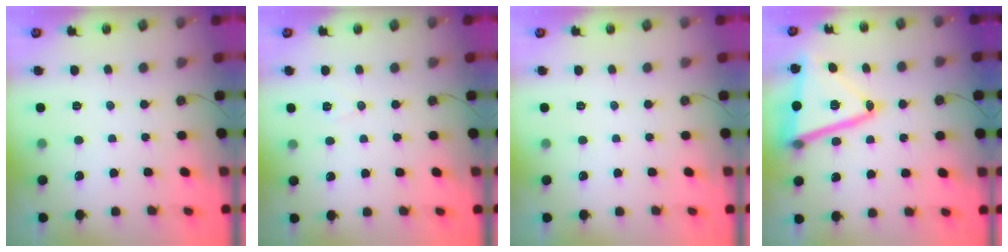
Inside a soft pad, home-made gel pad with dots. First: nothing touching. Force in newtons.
{"total": 5.6, "press": 3.4, "slide": 4.5}
{"total": 0.0}
{"total": 19.1, "press": 18.9, "slide": 2.6}